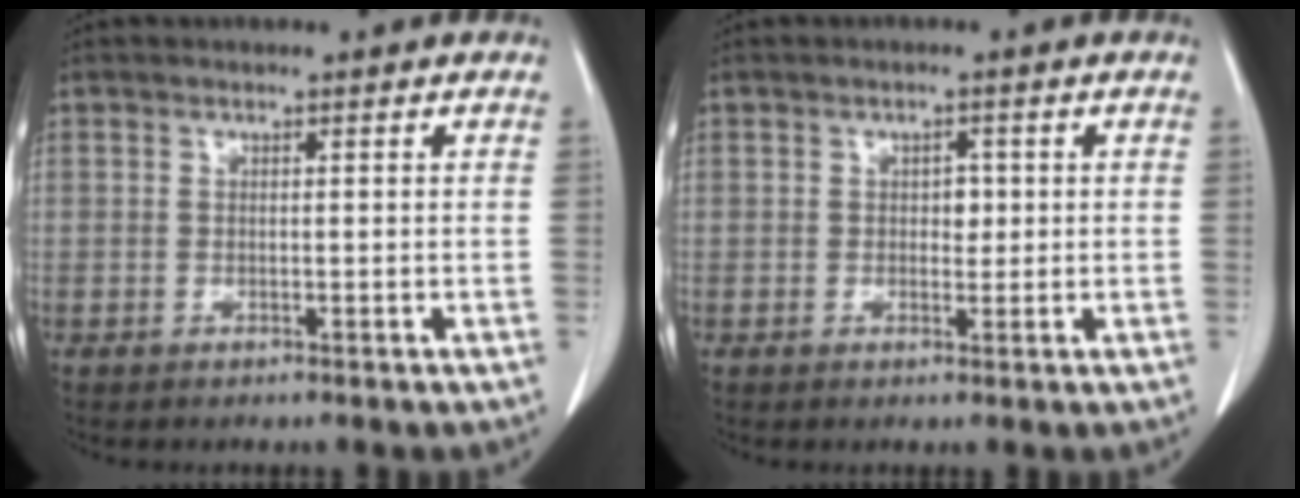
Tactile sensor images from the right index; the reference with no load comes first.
{"total": 1.9, "force": [0.2, 1.3, 1.3], "torque": [-0.015, 0.003, 0.004]}